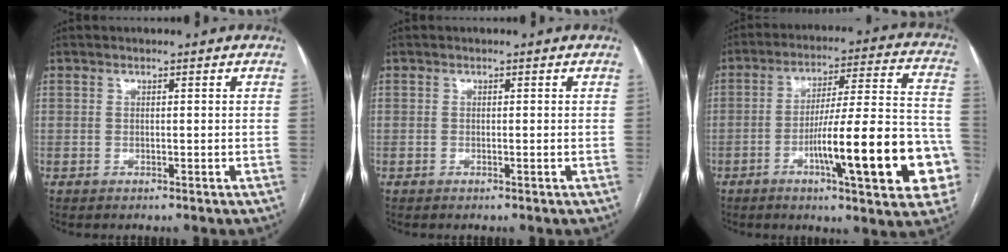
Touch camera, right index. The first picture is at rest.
{"total": 0.0}
{"total": 20.1, "force": [-6.9, 2.2, 18.8], "torque": [-0.229, 0.019, -0.092]}